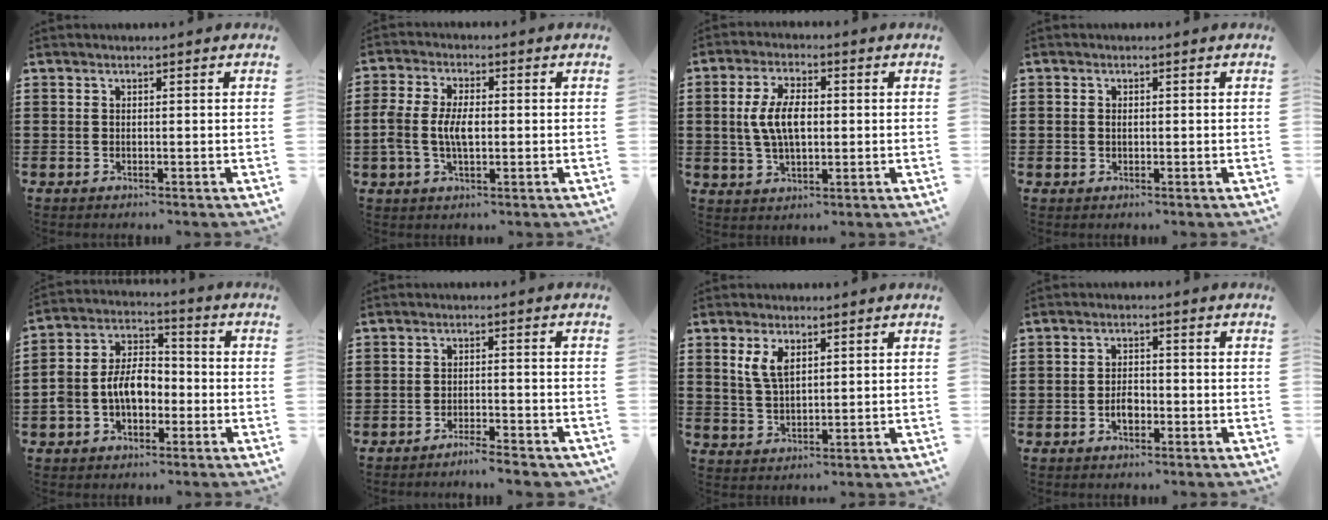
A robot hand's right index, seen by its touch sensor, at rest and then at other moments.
{"total": 5.9, "force": [-0.6, 3.0, 5.1], "torque": [-0.123, -0.002, -0.018]}
{"total": 7.1, "force": [0.3, 3.5, 6.2], "torque": [-0.141, 0.005, -0.002]}
{"total": 1.1, "force": [0.0, 0.9, 0.7], "torque": [-0.016, 0.006, -0.001]}
{"total": 7.1, "force": [-1.8, 5.0, 4.7], "torque": [-0.108, 0.012, -0.037]}
{"total": 3.1, "force": [-3.0, 0.0, 1.0], "torque": [-0.018, 0.003, -0.060]}
{"total": 4.4, "force": [2.0, 2.2, 3.3], "torque": [-0.074, 0.007, 0.035]}
{"total": 2.9, "force": [-1.1, 1.7, 2.1], "torque": [-0.041, 0.004, -0.020]}